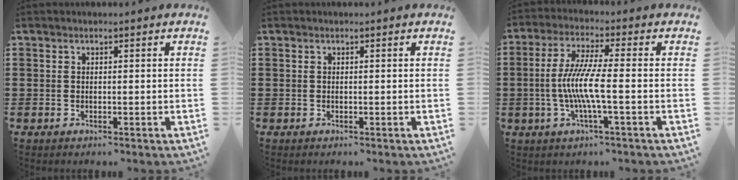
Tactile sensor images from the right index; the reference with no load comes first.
{"total": 0.0}
{"total": 7.7, "force": [-1.7, 0.3, 7.5], "torque": [-0.160, -0.016, -0.041]}